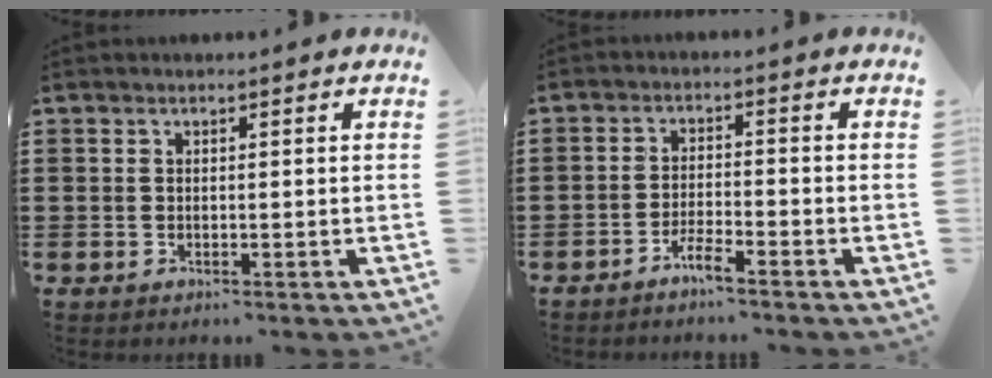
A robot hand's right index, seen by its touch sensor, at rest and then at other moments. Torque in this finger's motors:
{"motor_torque": [-0.37, 0.42, 0.06, 0.00]}